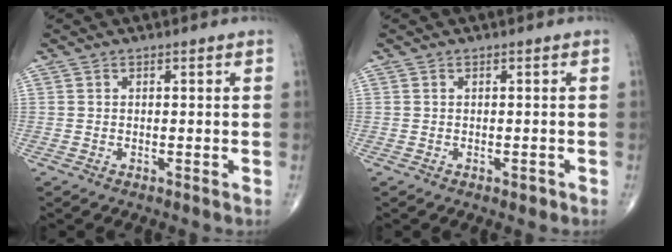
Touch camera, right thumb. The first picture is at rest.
{"total": 1.0, "force": [-0.4, 0.6, 0.7], "torque": [-0.007, -0.001, -0.005]}